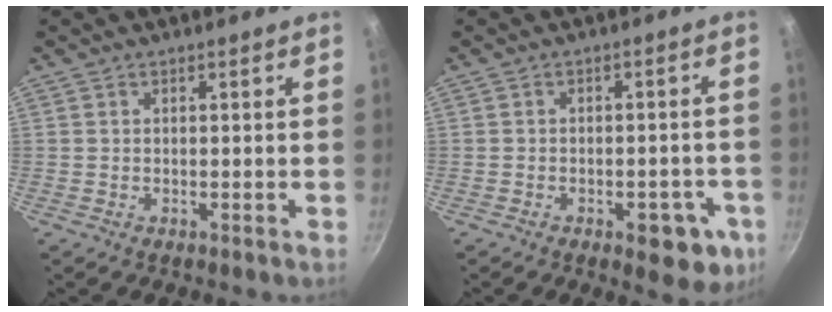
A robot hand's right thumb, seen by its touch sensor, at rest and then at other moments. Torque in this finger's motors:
{"motor_torque": [0.95, 0.89, -0.16, -0.07, 0.12]}